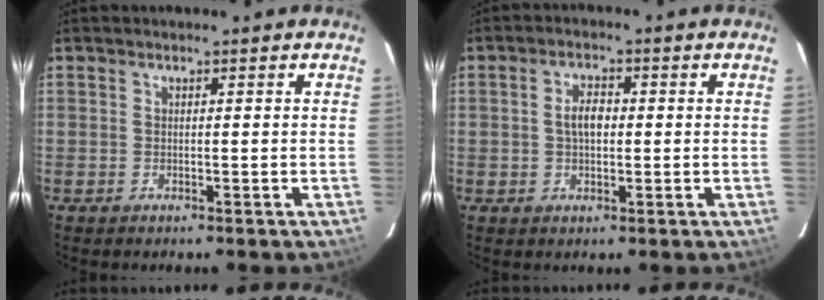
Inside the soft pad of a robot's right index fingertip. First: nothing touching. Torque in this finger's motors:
{"motor_torque": [0.10, -0.07, 0.08, 0.06]}